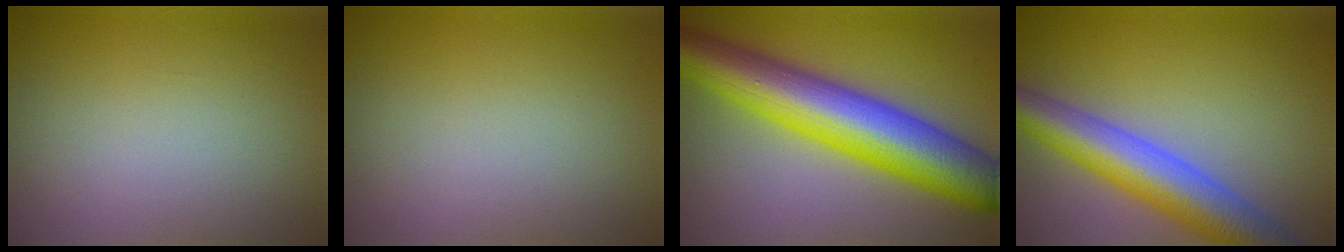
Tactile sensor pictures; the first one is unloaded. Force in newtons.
{"total": 0.0}
{"total": 11.1, "press": 11.1, "slide": 0.2}
{"total": 7.9, "press": 7.9, "slide": 0.4}